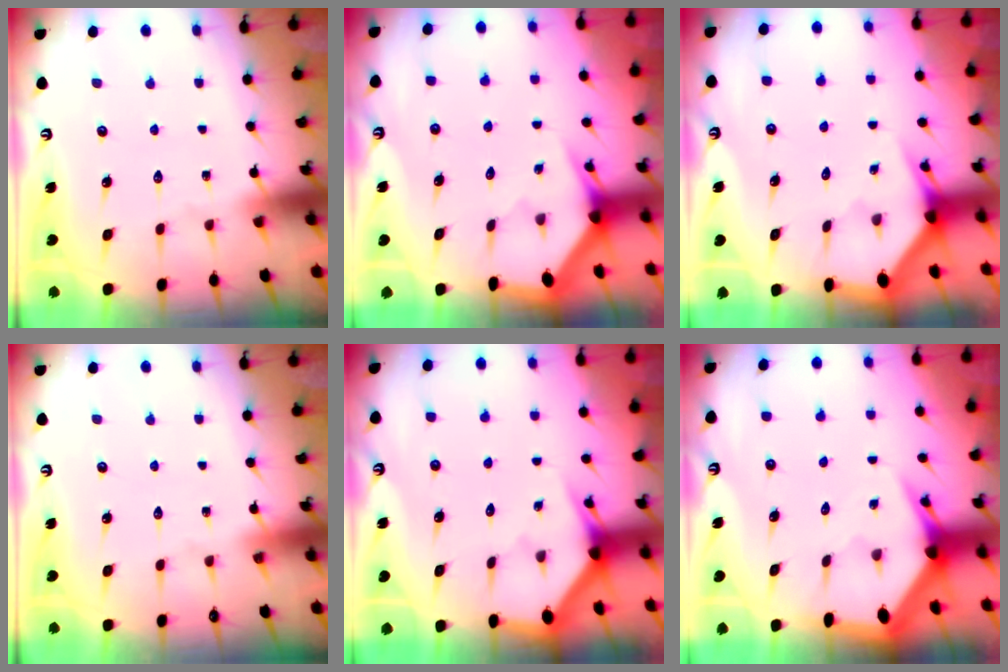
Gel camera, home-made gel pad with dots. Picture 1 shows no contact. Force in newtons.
{"total": 3.1, "press": 3.1, "slide": 0.1}
{"total": 2.8, "press": 2.8, "slide": 0.2}
{"total": 0.0}
{"total": 2.8, "press": 2.8, "slide": 0.1}
{"total": 4.6, "press": 4.6, "slide": 0.7}